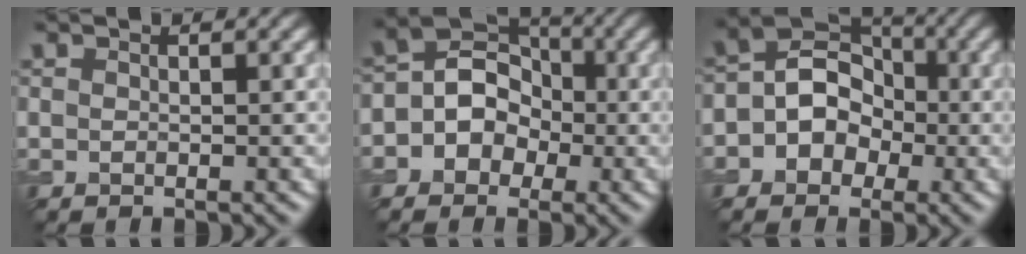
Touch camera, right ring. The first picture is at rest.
{"total": 5.7, "force": [-0.6, 5.0, 2.7], "torque": [-0.006, 0.021, -0.027]}
{"total": 5.8, "force": [-0.5, 4.9, 3.0], "torque": [-0.013, 0.019, -0.025]}